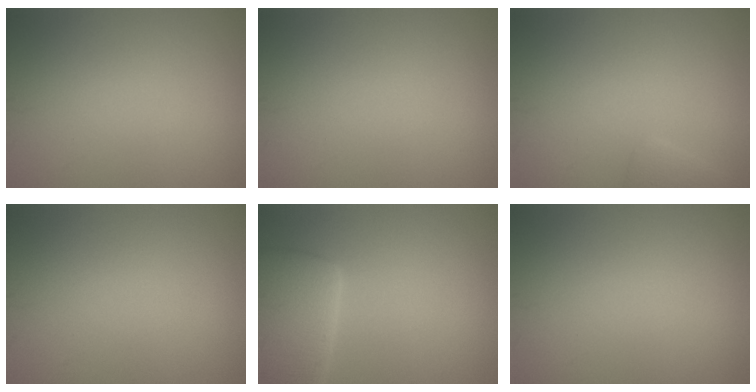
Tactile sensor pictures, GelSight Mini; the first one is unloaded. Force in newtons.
{"total": 0.0}
{"total": 1.4, "press": 1.4, "slide": 0.1}
{"total": 0.0}
{"total": 6.4, "press": 6.4, "slide": 0.5}
{"total": 0.0}